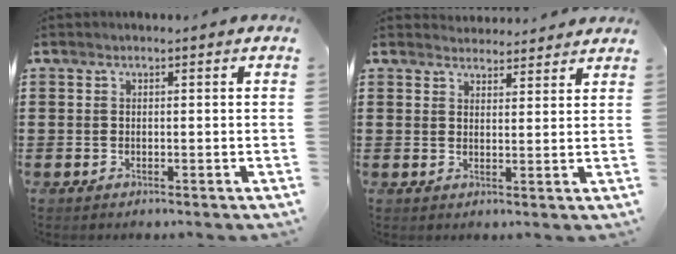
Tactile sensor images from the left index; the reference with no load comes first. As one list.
[{"total": 2.9, "force": [2.9, 0.5, -0.1], "torque": [-0.006, -0.008, 0.055]}]